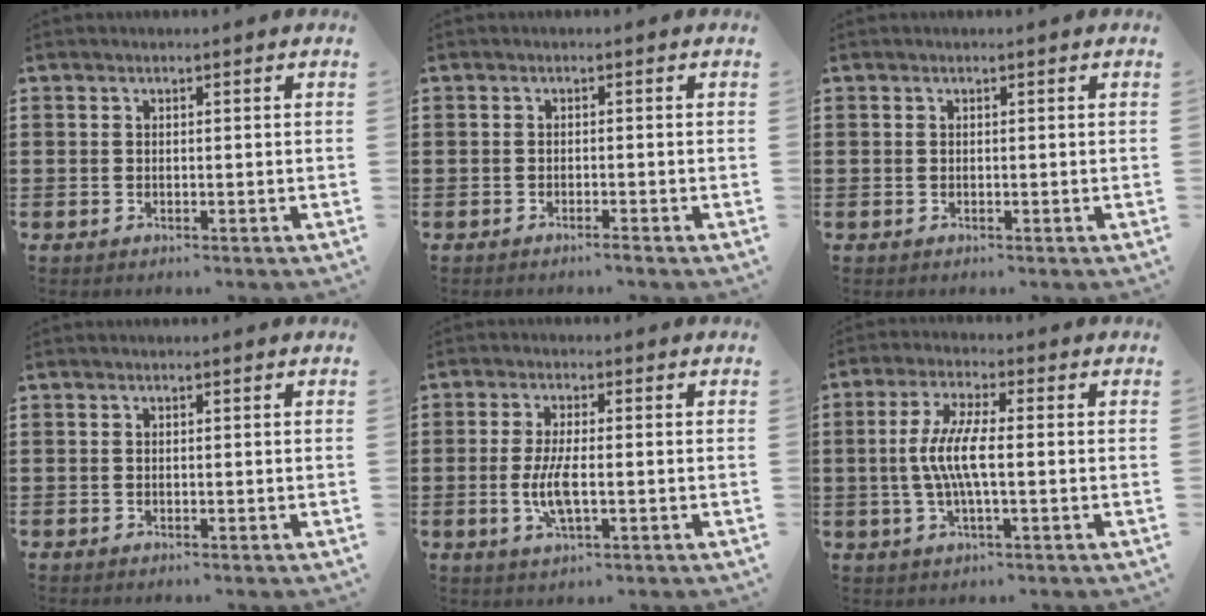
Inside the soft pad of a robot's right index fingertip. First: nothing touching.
{"total": 0.9, "force": [-0.8, -0.1, 0.4], "torque": [-0.009, -0.003, -0.015]}
{"total": 0.0}
{"total": 0.0}
{"total": 5.8, "force": [-1.0, 1.8, 5.4], "torque": [-0.120, -0.006, -0.025]}
{"total": 6.9, "force": [-0.8, 1.4, 6.7], "torque": [-0.146, -0.009, -0.024]}